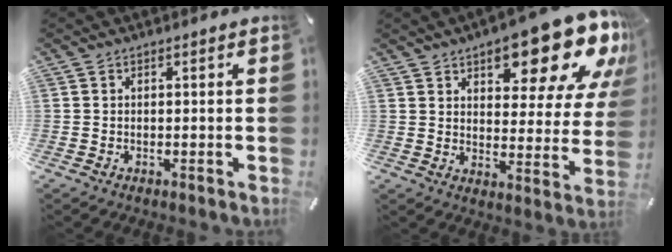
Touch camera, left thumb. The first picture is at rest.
{"total": 18.8, "force": [12.5, 7.8, 11.6], "torque": [-0.137, -0.092, 0.202]}